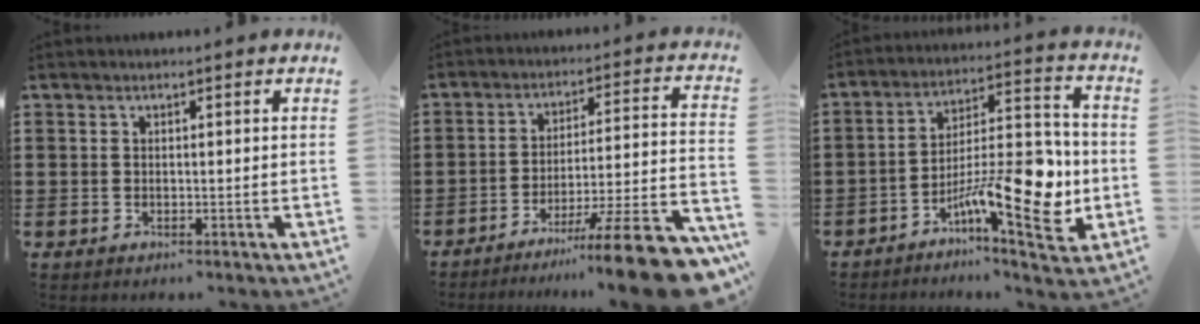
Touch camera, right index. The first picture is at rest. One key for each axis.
{"total": 12.8, "fx": -9.0, "fy": 0.3, "fz": 9.0, "tx": -0.117, "ty": 0.017, "tz": -0.164}
{"total": 14.6, "fx": -5.0, "fy": 4.5, "fz": 12.9, "tx": -0.194, "ty": 0.003, "tz": -0.082}